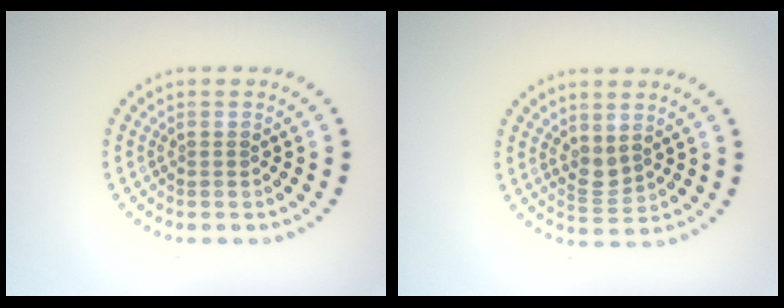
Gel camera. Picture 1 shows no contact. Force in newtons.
{"total": 1.8, "press": 1.5, "slide": 1.0}